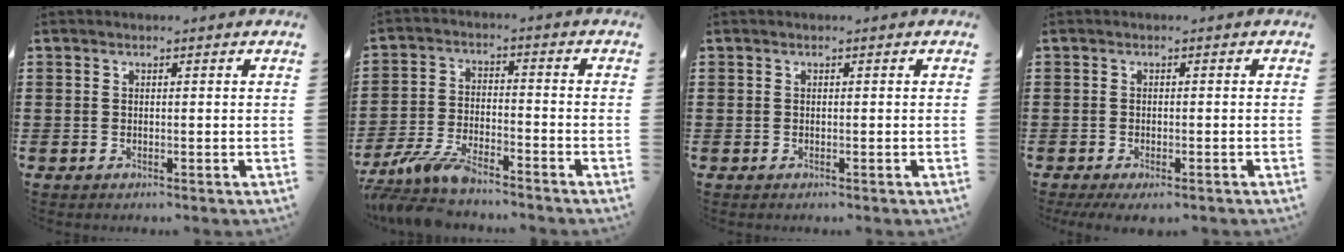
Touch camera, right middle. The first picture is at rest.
{"total": 7.4, "force": [-6.5, 1.3, 3.3], "torque": [-0.082, -0.002, -0.129]}
{"total": 0.0}
{"total": 1.1, "force": [-0.8, 0.2, 0.7], "torque": [-0.014, -0.004, -0.014]}